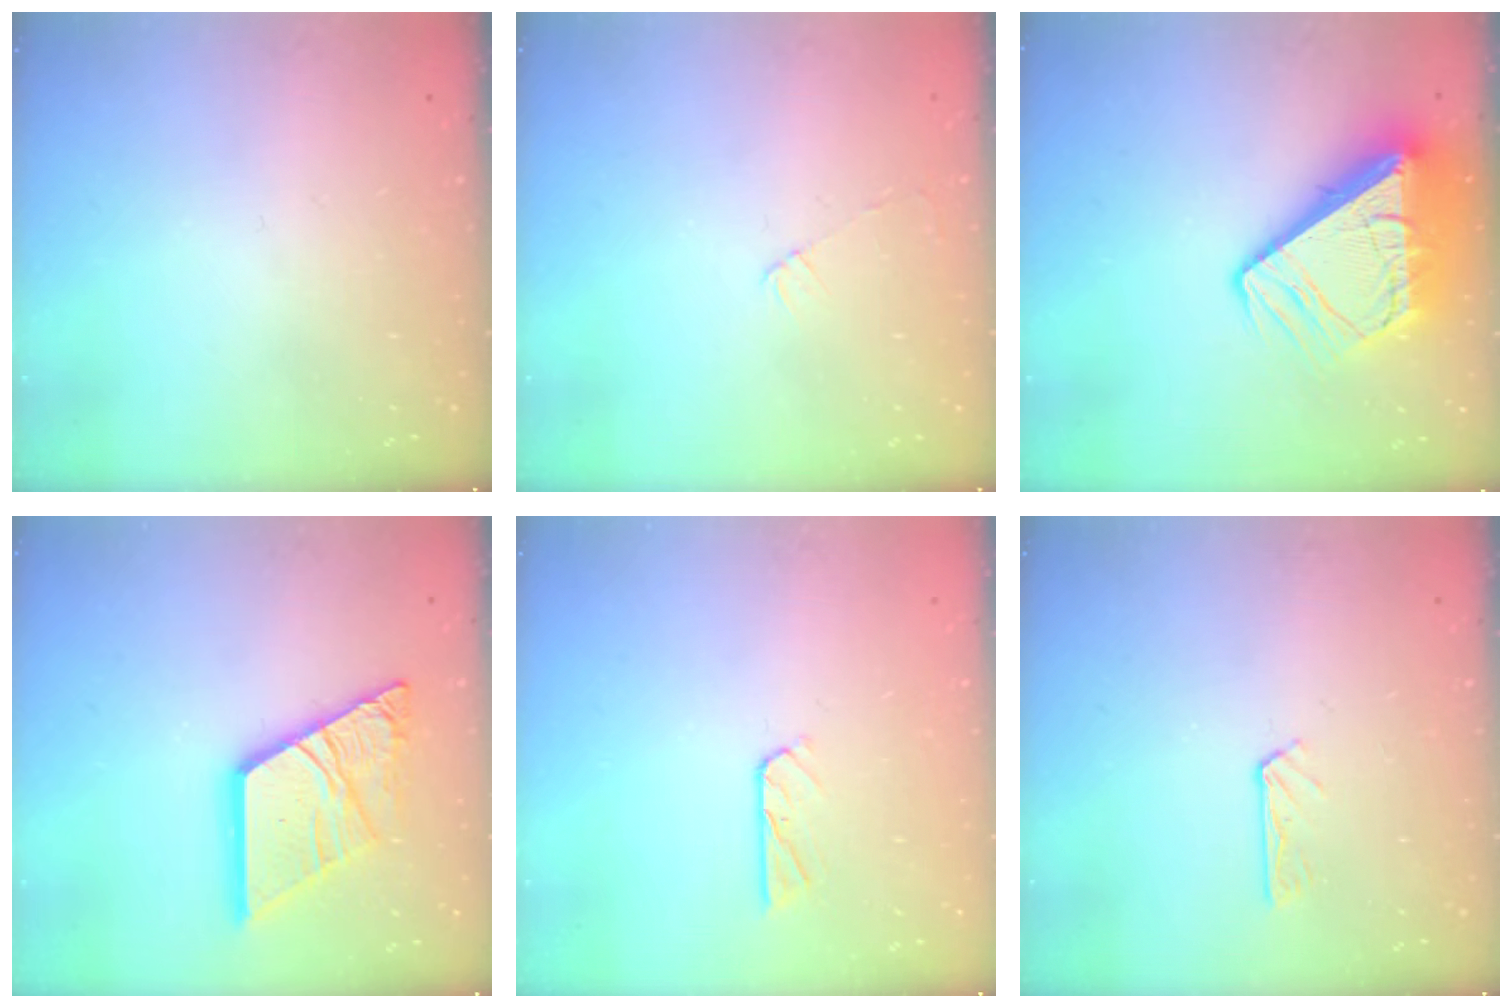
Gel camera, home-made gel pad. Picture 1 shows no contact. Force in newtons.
{"total": 3.1, "press": 3.0, "slide": 0.4}
{"total": 16.5, "press": 16.4, "slide": 2.2}
{"total": 18.8, "press": 18.7, "slide": 2.0}
{"total": 4.6, "press": 4.6, "slide": 0.6}
{"total": 2.9, "press": 2.9, "slide": 0.3}